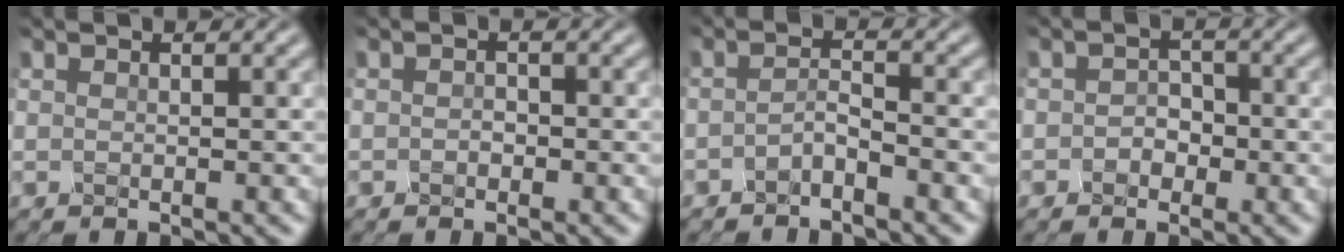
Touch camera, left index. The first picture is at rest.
{"total": 1.0, "force": [-0.7, 0.7, 0.4], "torque": [-0.005, 0.002, -0.017]}
{"total": 2.0, "force": [-1.9, 0.2, 0.7], "torque": [-0.016, 0.005, -0.040]}
{"total": 2.2, "force": [-1.1, 1.6, 0.9], "torque": [-0.013, 0.002, -0.028]}